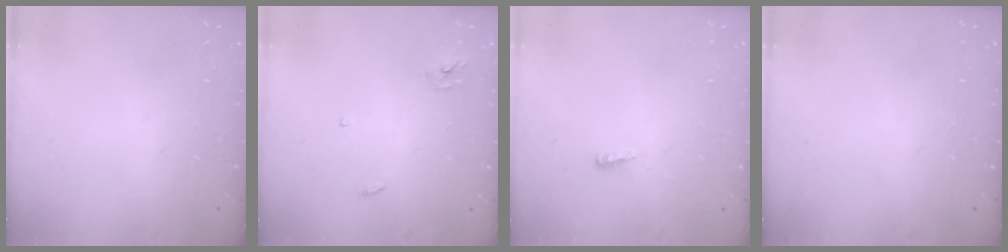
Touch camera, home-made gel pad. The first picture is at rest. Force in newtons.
{"total": 3.0, "press": 3.0, "slide": 0.2}
{"total": 3.1, "press": 3.0, "slide": 0.9}
{"total": 0.0}